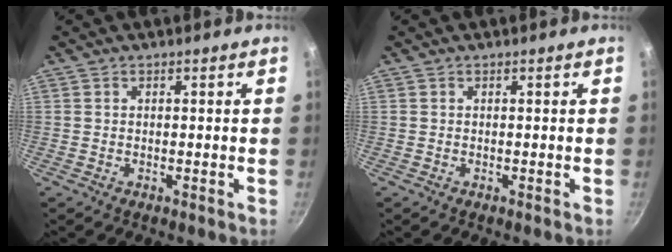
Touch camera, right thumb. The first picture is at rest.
{"total": 0.0}